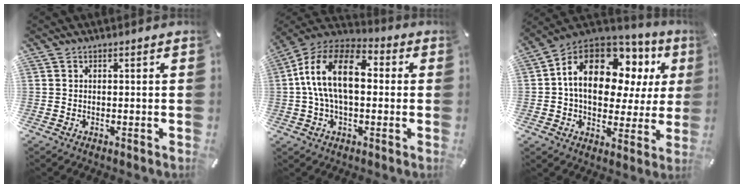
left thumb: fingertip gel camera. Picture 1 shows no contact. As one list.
[{"total": 15.9, "force": [1.0, 9.4, 12.7], "torque": [-0.275, 0.012, 0.015]}, {"total": 17.2, "force": [5.5, 11.3, 11.8], "torque": [-0.205, -0.026, 0.093]}]